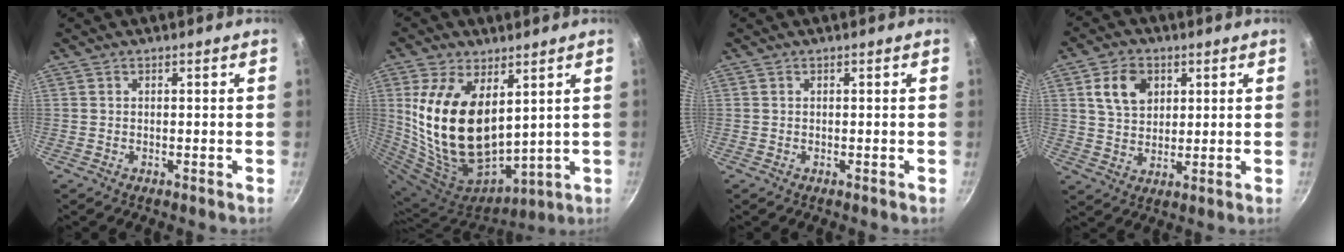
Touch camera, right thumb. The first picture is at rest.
{"total": 22.5, "force": [5.2, 13.3, 17.4], "torque": [-0.323, -0.040, 0.116]}
{"total": 0.0}
{"total": 8.4, "force": [3.0, 6.2, 4.8], "torque": [-0.065, -0.004, 0.054]}